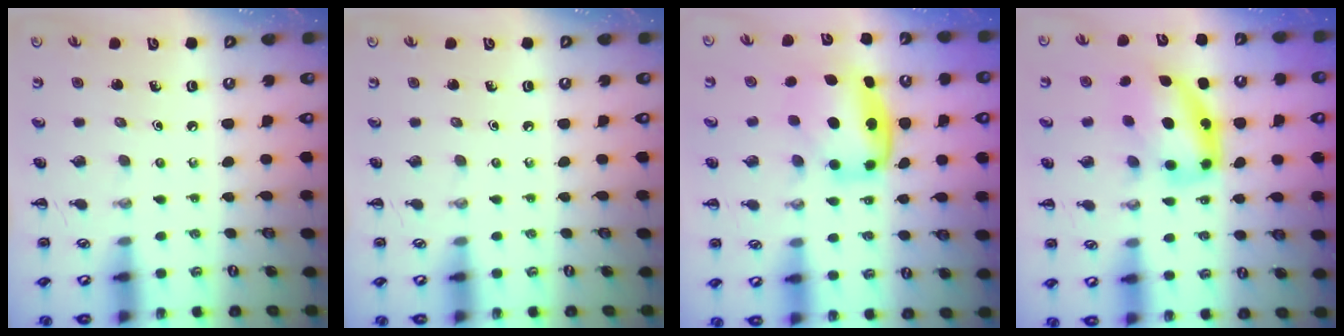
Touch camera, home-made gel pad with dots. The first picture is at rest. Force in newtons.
{"total": 0.0}
{"total": 6.3, "press": 6.1, "slide": 1.3}
{"total": 10.6, "press": 10.3, "slide": 2.5}